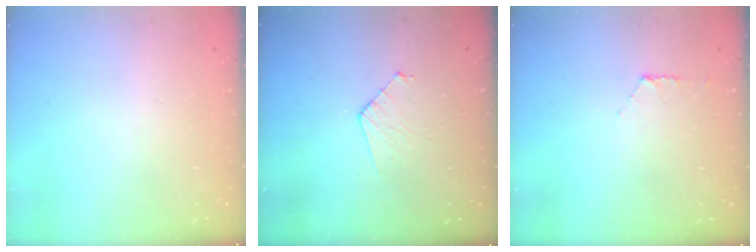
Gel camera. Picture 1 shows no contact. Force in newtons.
{"total": 4.4, "press": 4.3, "slide": 0.4}
{"total": 5.5, "press": 5.5, "slide": 0.4}